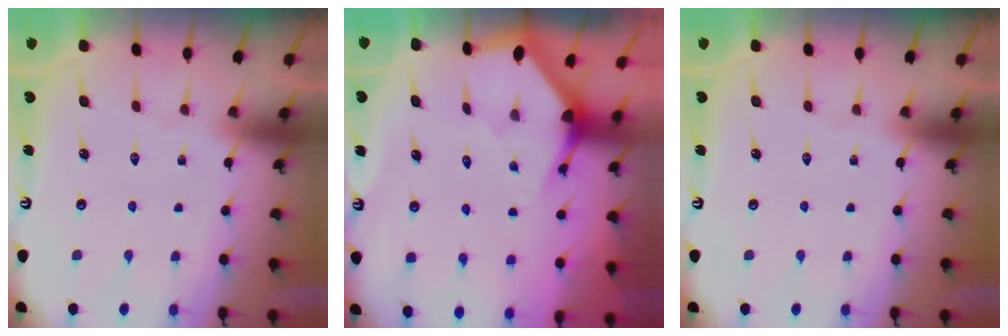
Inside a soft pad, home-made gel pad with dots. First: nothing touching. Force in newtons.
{"total": 2.9, "press": 2.9, "slide": 0.2}
{"total": 0.0}